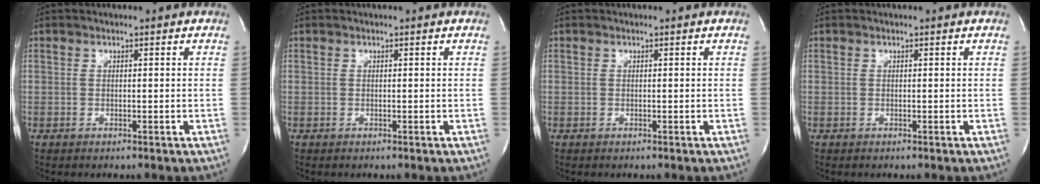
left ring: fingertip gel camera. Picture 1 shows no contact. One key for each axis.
{"total": 0.0}
{"total": 0.0}
{"total": 0.0}